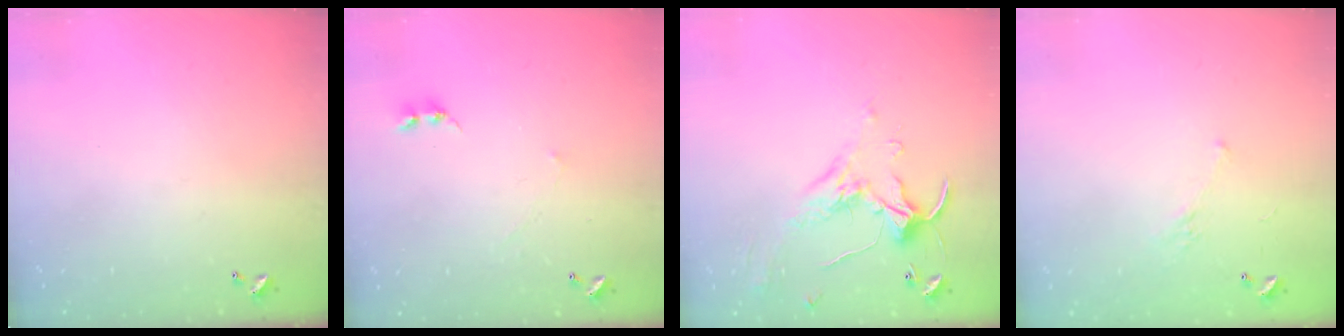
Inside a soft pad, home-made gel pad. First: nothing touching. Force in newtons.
{"total": 1.7, "press": 1.6, "slide": 0.4}
{"total": 1.2, "press": 0.6, "slide": 1.1}
{"total": 2.8, "press": 2.6, "slide": 1.1}